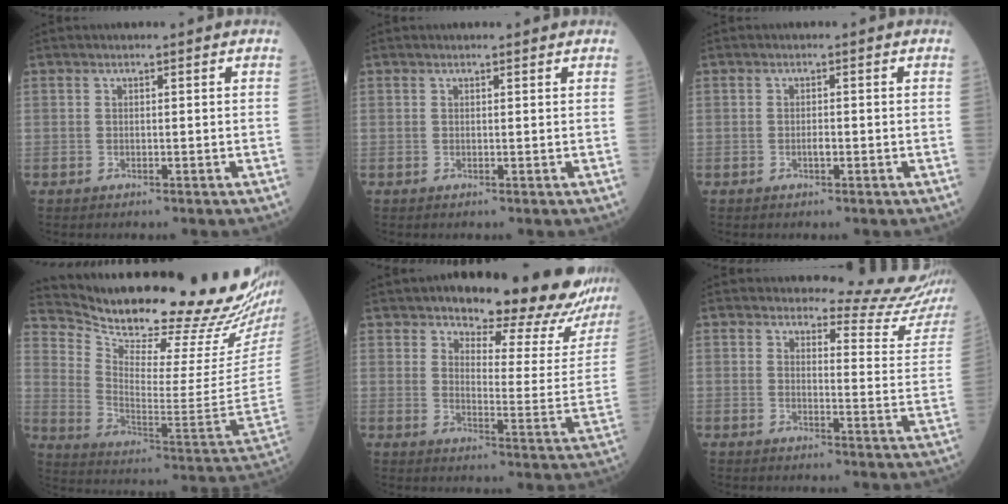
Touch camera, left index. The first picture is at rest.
{"total": 1.4, "force": [1.4, 0.3, 0.3], "torque": [-0.009, 0.002, 0.011]}
{"total": 1.0, "force": [-0.5, 0.2, 0.8], "torque": [-0.013, -0.002, -0.011]}
{"total": 28.1, "force": [24.9, 0.9, 12.9], "torque": [-0.223, -0.112, 0.348]}
{"total": 20.5, "force": [18.0, 2.8, 9.3], "torque": [-0.113, -0.082, 0.209]}
{"total": 13.6, "force": [13.6, 0.7, 0.5], "torque": [0.017, -0.122, 0.120]}